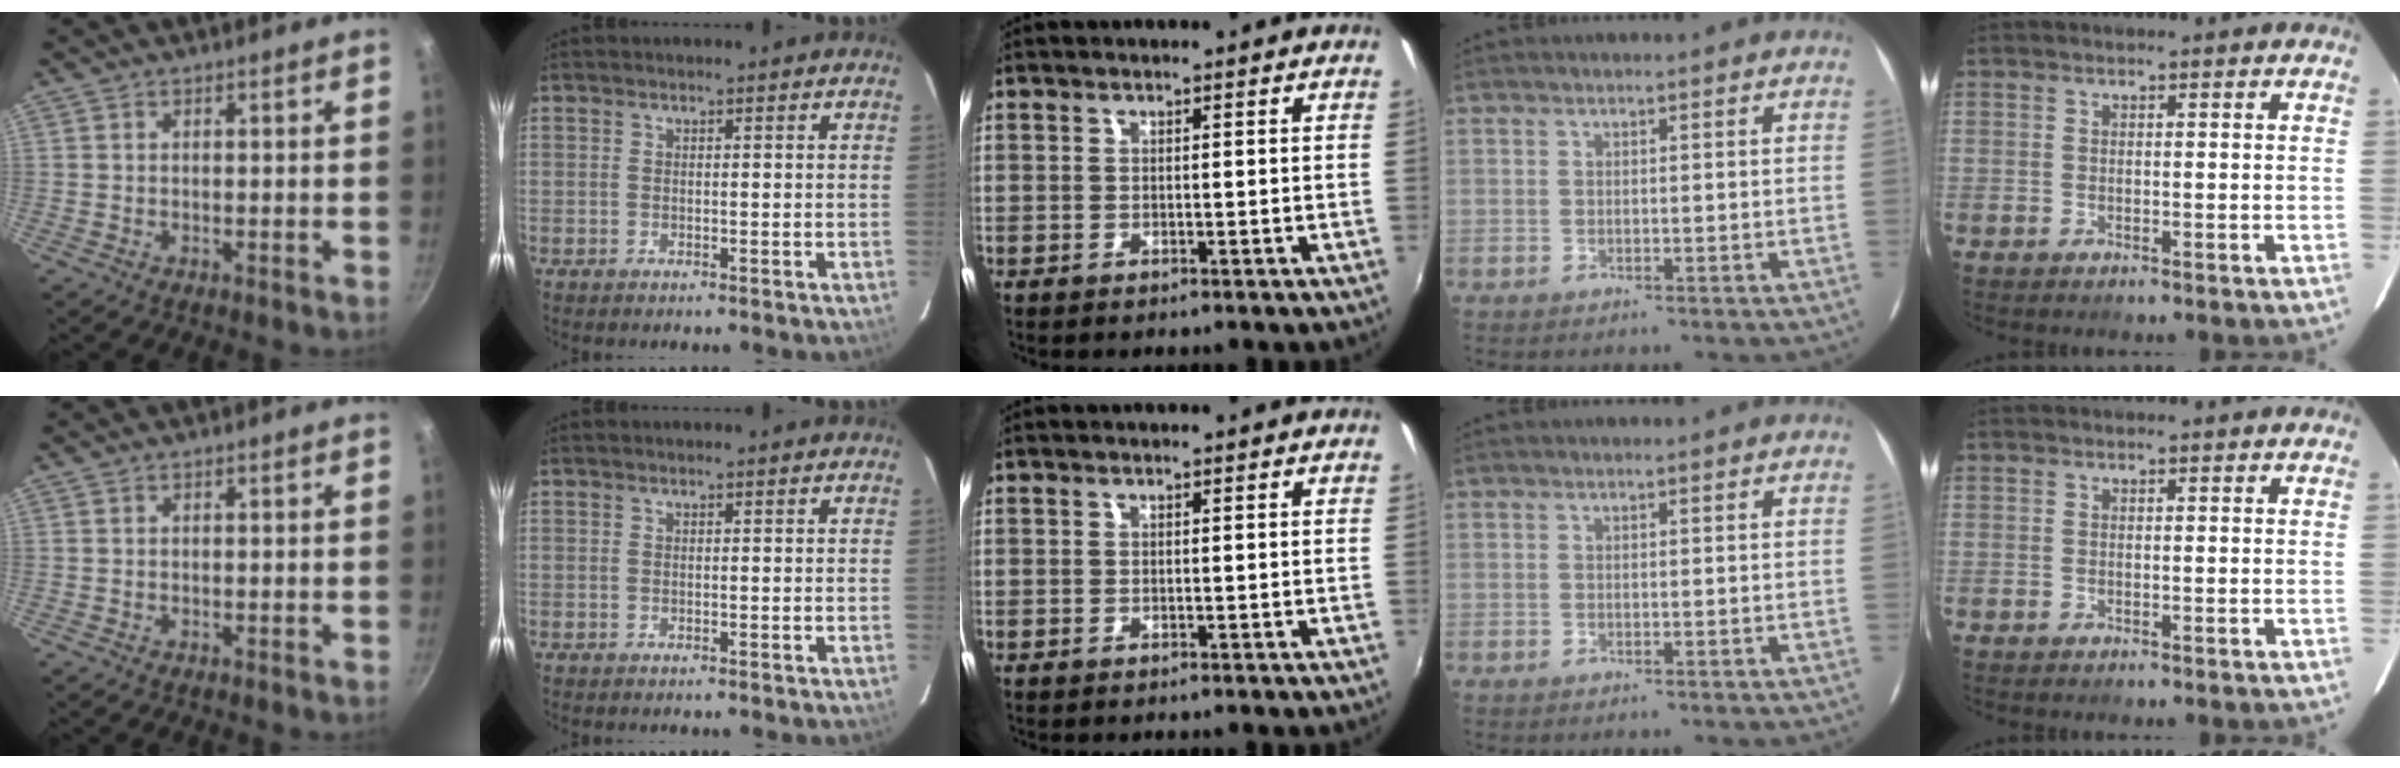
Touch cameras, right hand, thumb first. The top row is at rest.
{}